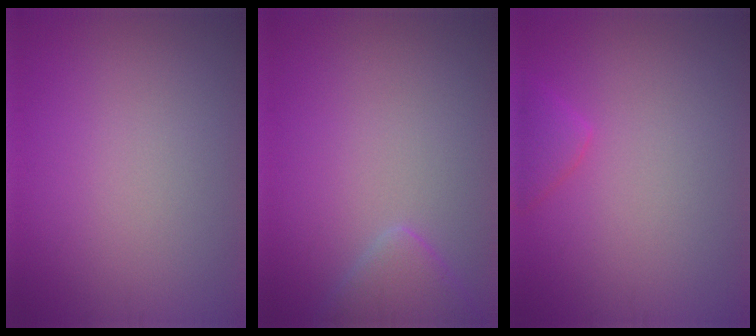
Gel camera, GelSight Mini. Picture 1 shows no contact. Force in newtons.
{"total": 2.6, "press": 2.6, "slide": 0.2}
{"total": 1.8, "press": 1.8, "slide": 0.1}